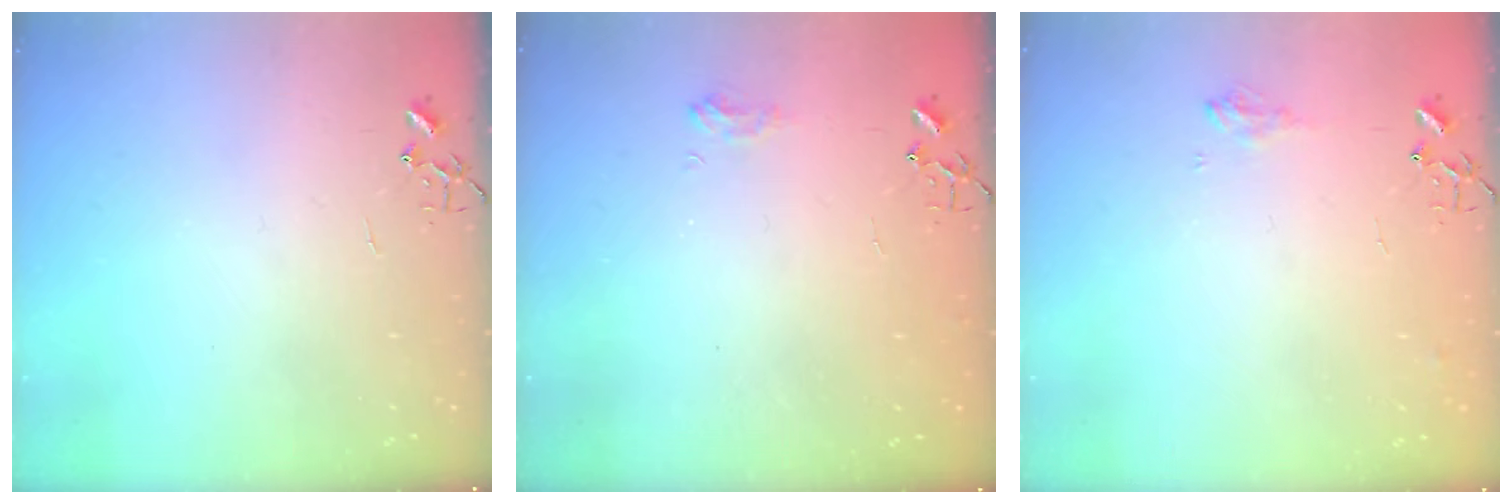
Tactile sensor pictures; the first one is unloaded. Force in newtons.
{"total": 7.5, "press": 7.4, "slide": 0.8}
{"total": 7.7, "press": 7.7, "slide": 0.9}